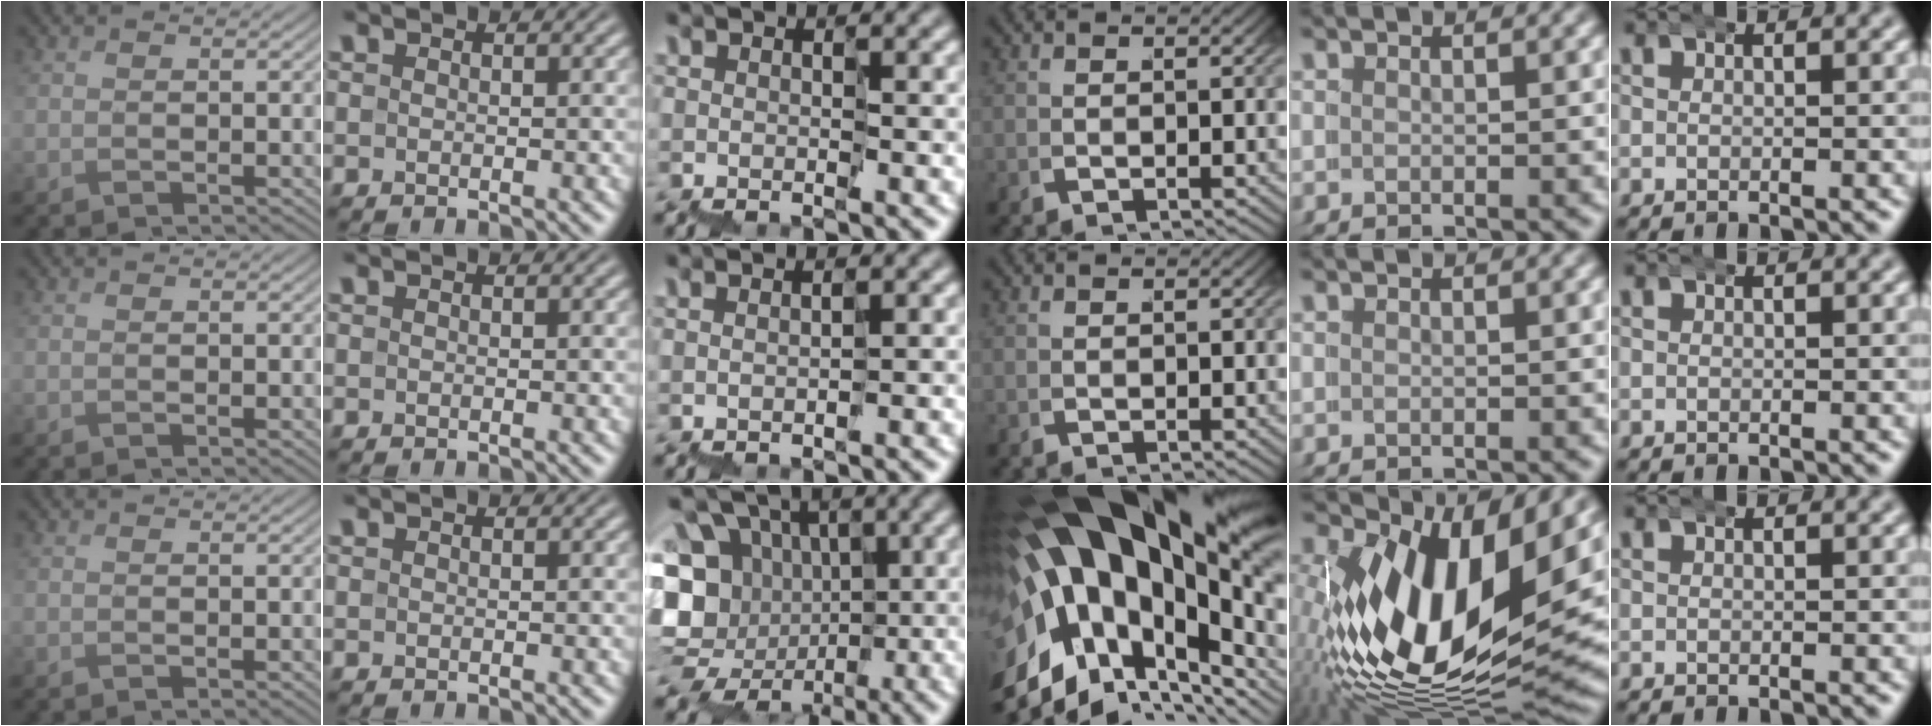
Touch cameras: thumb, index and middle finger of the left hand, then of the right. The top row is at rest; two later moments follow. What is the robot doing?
{"motion": "wrap", "object": "belt"}